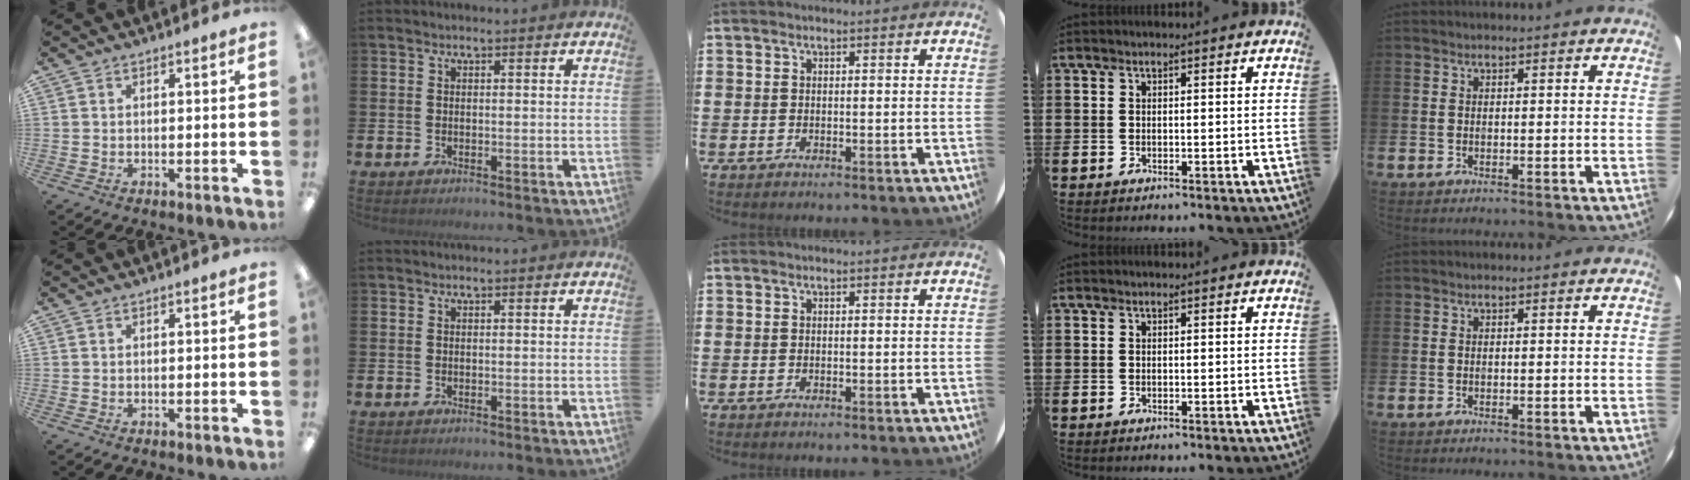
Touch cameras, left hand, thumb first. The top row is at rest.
{}